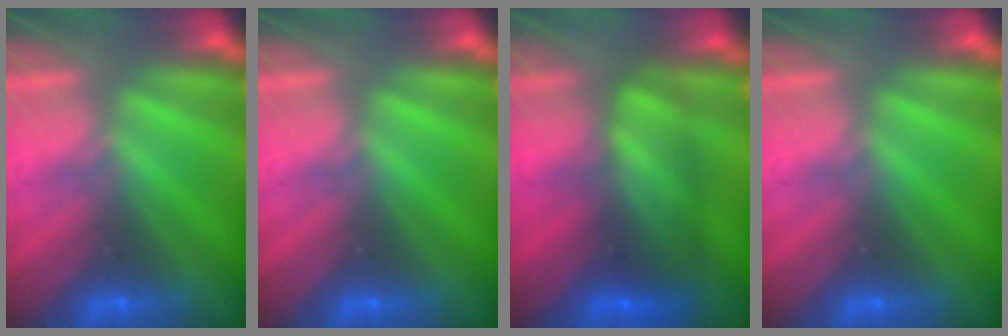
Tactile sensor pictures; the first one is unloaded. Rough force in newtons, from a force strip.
{"total": 0.0}
{"total": 8.7}
{"total": 0.0}